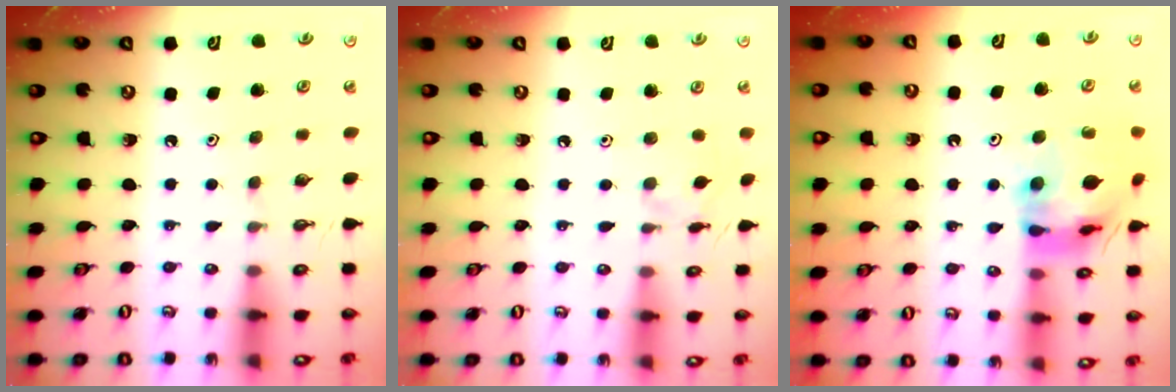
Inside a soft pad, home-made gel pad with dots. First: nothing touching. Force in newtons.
{"total": 1.8, "press": 1.8, "slide": 0.4}
{"total": 14.2, "press": 14.1, "slide": 1.5}